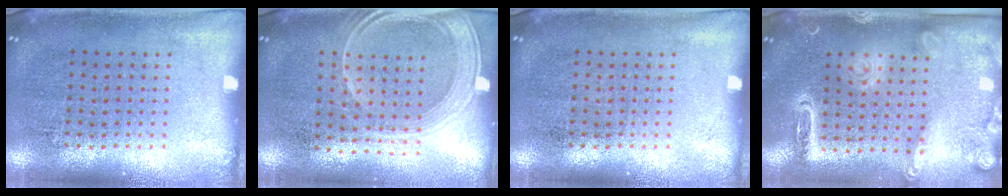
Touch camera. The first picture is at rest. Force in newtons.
{"total": 1.8, "press": 1.6, "slide": 1.0}
{"total": 0.0}
{"total": 2.2, "press": 1.9, "slide": 1.1}